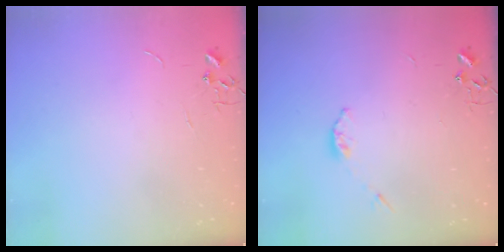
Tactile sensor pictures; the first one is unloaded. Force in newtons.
{"total": 3.4, "press": 3.4, "slide": 0.4}